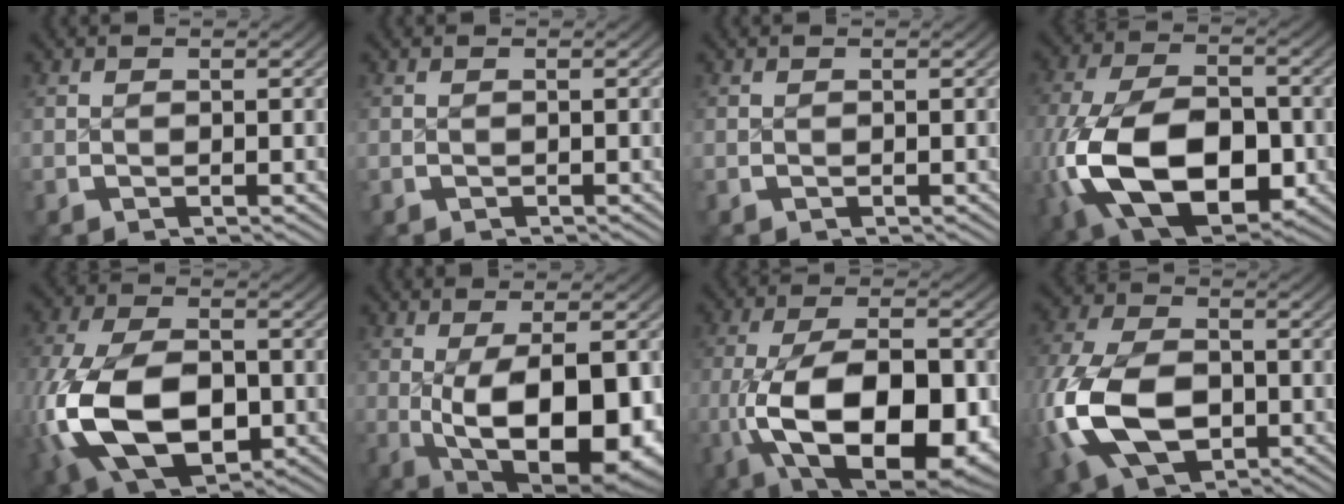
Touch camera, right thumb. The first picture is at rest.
{"total": 0.0}
{"total": 0.0}
{"total": 16.6, "force": [-3.0, 11.1, 12.0], "torque": [-0.297, -0.086, -0.002]}
{"total": 14.9, "force": [-2.6, 10.2, 10.6], "torque": [-0.289, -0.082, 0.005]}
{"total": 14.9, "force": [-3.0, 8.4, 11.9], "torque": [-0.223, -0.061, -0.008]}
{"total": 16.6, "force": [-3.7, 9.9, 12.9], "torque": [-0.285, -0.084, -0.017]}
{"total": 11.6, "force": [-1.6, 8.1, 8.2], "torque": [-0.226, -0.051, 0.003]}